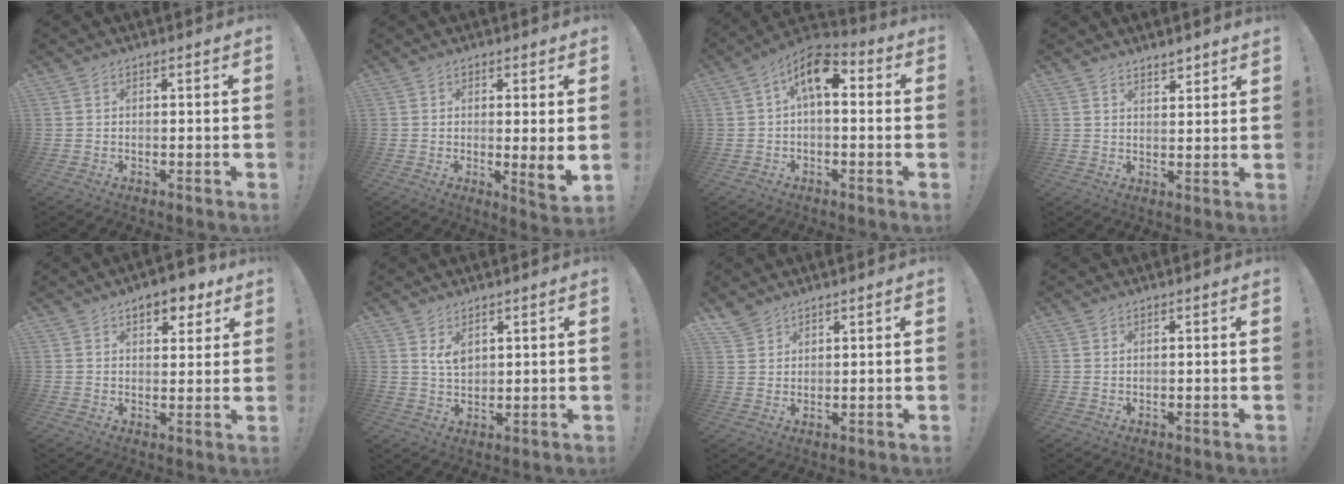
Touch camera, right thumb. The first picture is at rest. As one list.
[{"total": 5.3, "force": [0.4, -0.4, 5.2], "torque": [-0.064, -0.021, 0.008]}, {"total": 9.7, "force": [2.4, 4.8, 8.1], "torque": [-0.123, -0.001, 0.046]}, {"total": 3.3, "force": [3.1, 0.6, 1.2], "torque": [-0.007, -0.024, 0.052]}, {"total": 8.0, "force": [5.0, 4.3, 4.5], "torque": [-0.046, -0.023, 0.086]}, {"total": 4.3, "force": [2.6, 2.4, 2.5], "torque": [-0.036, -0.017, 0.045]}, {"total": 3.9, "force": [3.5, 1.7, 0.7], "torque": [-0.008, -0.023, 0.067]}, {"total": 0.6, "force": [0.5, -0.1, 0.4], "torque": [-0.001, -0.003, 0.008]}]